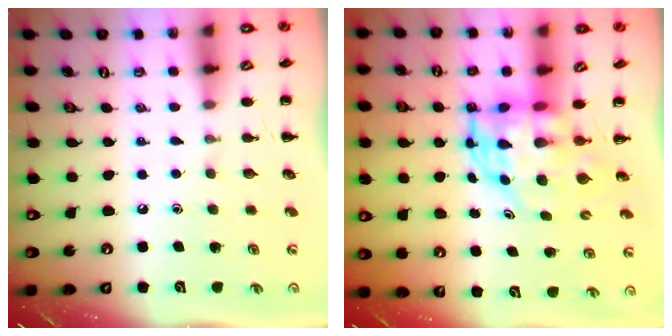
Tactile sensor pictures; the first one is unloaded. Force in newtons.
{"total": 5.6, "press": 5.4, "slide": 1.5}